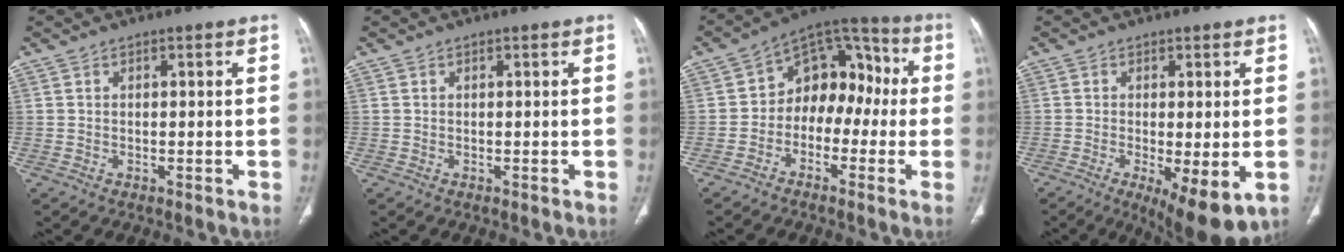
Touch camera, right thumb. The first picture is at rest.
{"total": 0.0}
{"total": 12.6, "force": [-1.3, 9.1, 8.6], "torque": [-0.074, 0.052, -0.041]}
{"total": 10.4, "force": [-3.4, 3.2, 9.3], "torque": [-0.143, -0.021, -0.044]}